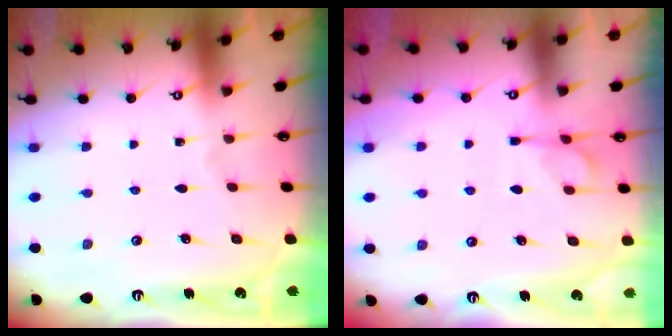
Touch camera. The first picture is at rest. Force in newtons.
{"total": 1.2, "press": 0.2, "slide": 1.2}